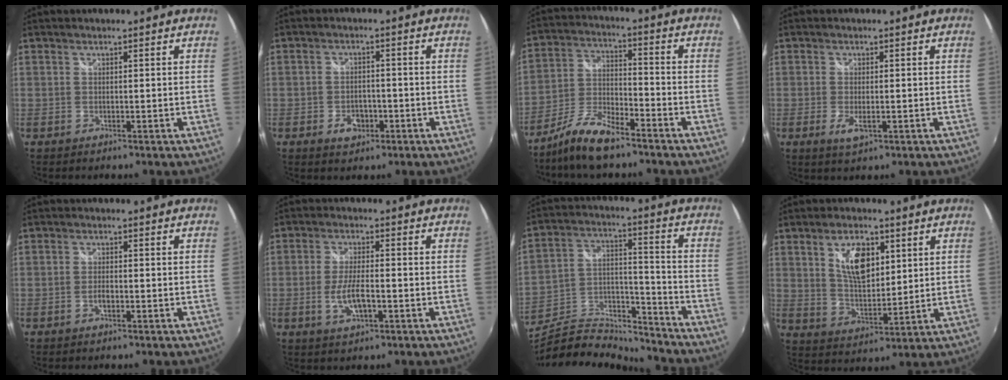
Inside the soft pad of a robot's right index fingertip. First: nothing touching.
{"total": 4.4, "force": [-2.0, 3.1, 2.4], "torque": [-0.049, 0.002, -0.029]}
{"total": 10.4, "force": [-8.0, 2.7, 6.1], "torque": [-0.133, 0.000, -0.153]}
{"total": 3.4, "force": [-1.2, 1.2, 3.0], "torque": [-0.059, -0.010, -0.018]}
{"total": 2.0, "force": [-0.9, 0.8, 1.7], "torque": [-0.036, 0.000, -0.018]}
{"total": 6.2, "force": [-1.9, 1.9, 5.5], "torque": [-0.113, -0.006, -0.033]}
{"total": 15.9, "force": [-13.7, 5.8, 5.7], "torque": [-0.118, 0.035, -0.230]}
{"total": 9.4, "force": [3.8, 4.6, 7.3], "torque": [-0.130, 0.005, 0.074]}